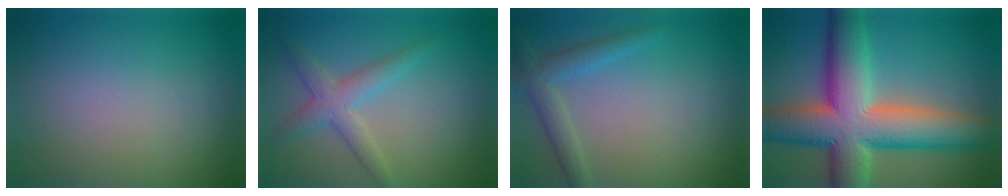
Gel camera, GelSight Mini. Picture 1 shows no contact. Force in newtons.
{"total": 3.0, "press": 3.0, "slide": 0.1}
{"total": 2.7, "press": 2.7, "slide": 0.1}
{"total": 13.4, "press": 13.3, "slide": 0.9}